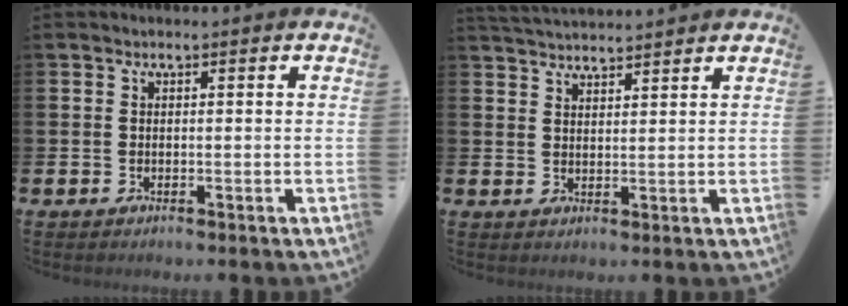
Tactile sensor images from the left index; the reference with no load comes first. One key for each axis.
{"total": 3.2, "fx": 3.2, "fy": 0.0, "fz": 0.2, "tx": -0.012, "ty": -0.017, "tz": 0.060}